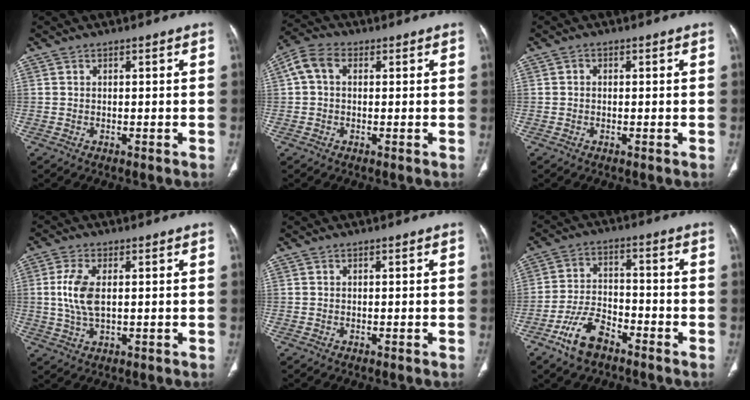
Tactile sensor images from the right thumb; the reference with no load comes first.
{"total": 5.6, "force": [1.0, 4.0, 3.9], "torque": [-0.078, 0.023, 0.014]}
{"total": 0.9, "force": [-0.1, 0.7, 0.4], "torque": [-0.004, 0.002, -0.004]}
{"total": 7.3, "force": [0.7, 3.6, 6.3], "torque": [-0.146, -0.004, 0.015]}
{"total": 0.0}
{"total": 9.0, "force": [-5.7, 4.6, 5.3], "torque": [-0.098, 0.031, -0.108]}